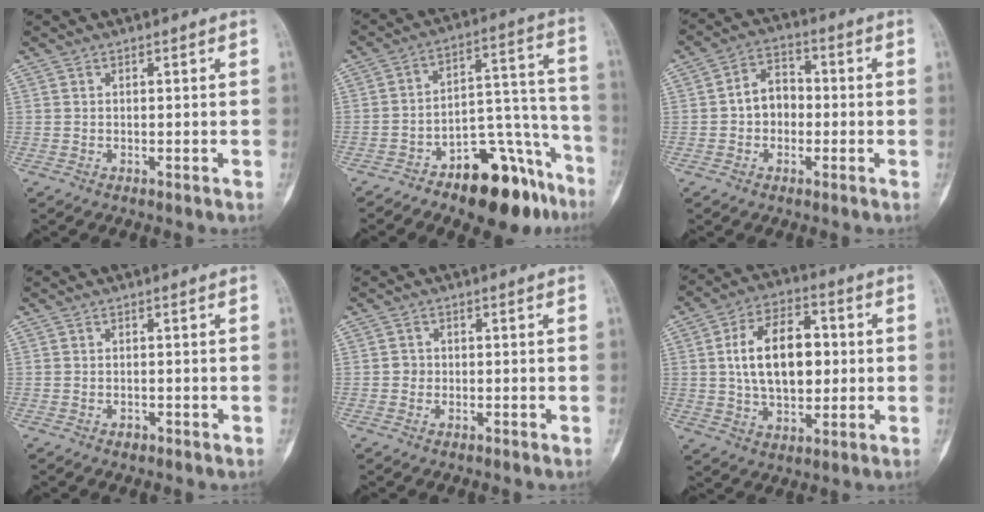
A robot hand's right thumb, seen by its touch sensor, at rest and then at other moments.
{"total": 17.5, "force": [-11.5, 7.7, 10.8], "torque": [-0.098, 0.116, -0.173]}
{"total": 6.9, "force": [-0.6, 5.4, 4.2], "torque": [-0.047, 0.024, -0.023]}
{"total": 1.0, "force": [-0.6, 0.7, 0.4], "torque": [-0.006, 0.002, -0.008]}
{"total": 1.5, "force": [-0.3, 1.4, 0.4], "torque": [0.002, 0.006, -0.008]}
{"total": 15.4, "force": [1.5, 9.3, 12.3], "torque": [-0.183, 0.012, 0.025]}